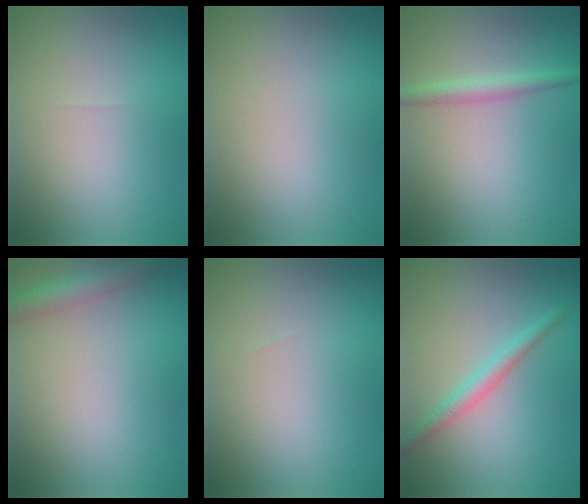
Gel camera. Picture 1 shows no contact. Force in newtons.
{"total": 0.0}
{"total": 2.0, "press": 2.0, "slide": 0.0}
{"total": 3.0, "press": 3.0, "slide": 0.1}
{"total": 0.0}
{"total": 2.1, "press": 2.1, "slide": 0.1}